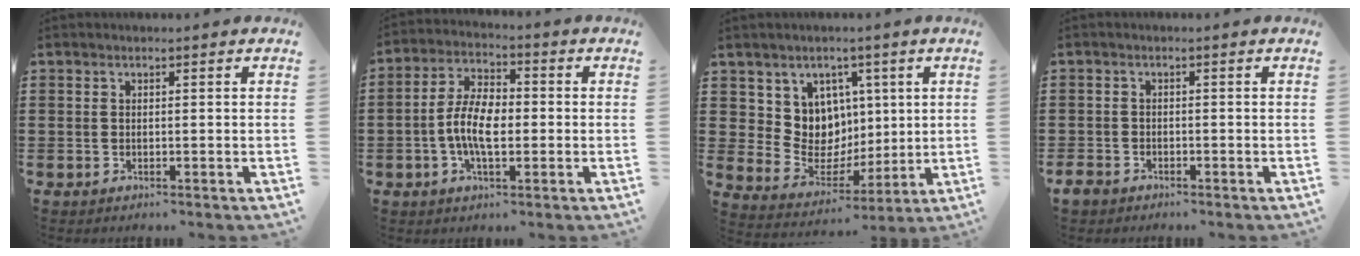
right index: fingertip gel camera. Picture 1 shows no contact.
{"total": 7.5, "force": [-1.3, 3.7, 6.4], "torque": [-0.147, 0.001, -0.033]}
{"total": 8.2, "force": [3.1, 7.5, 1.0], "torque": [-0.053, -0.032, 0.066]}
{"total": 1.7, "force": [-1.4, 0.9, 0.5], "torque": [-0.021, 0.000, -0.031]}